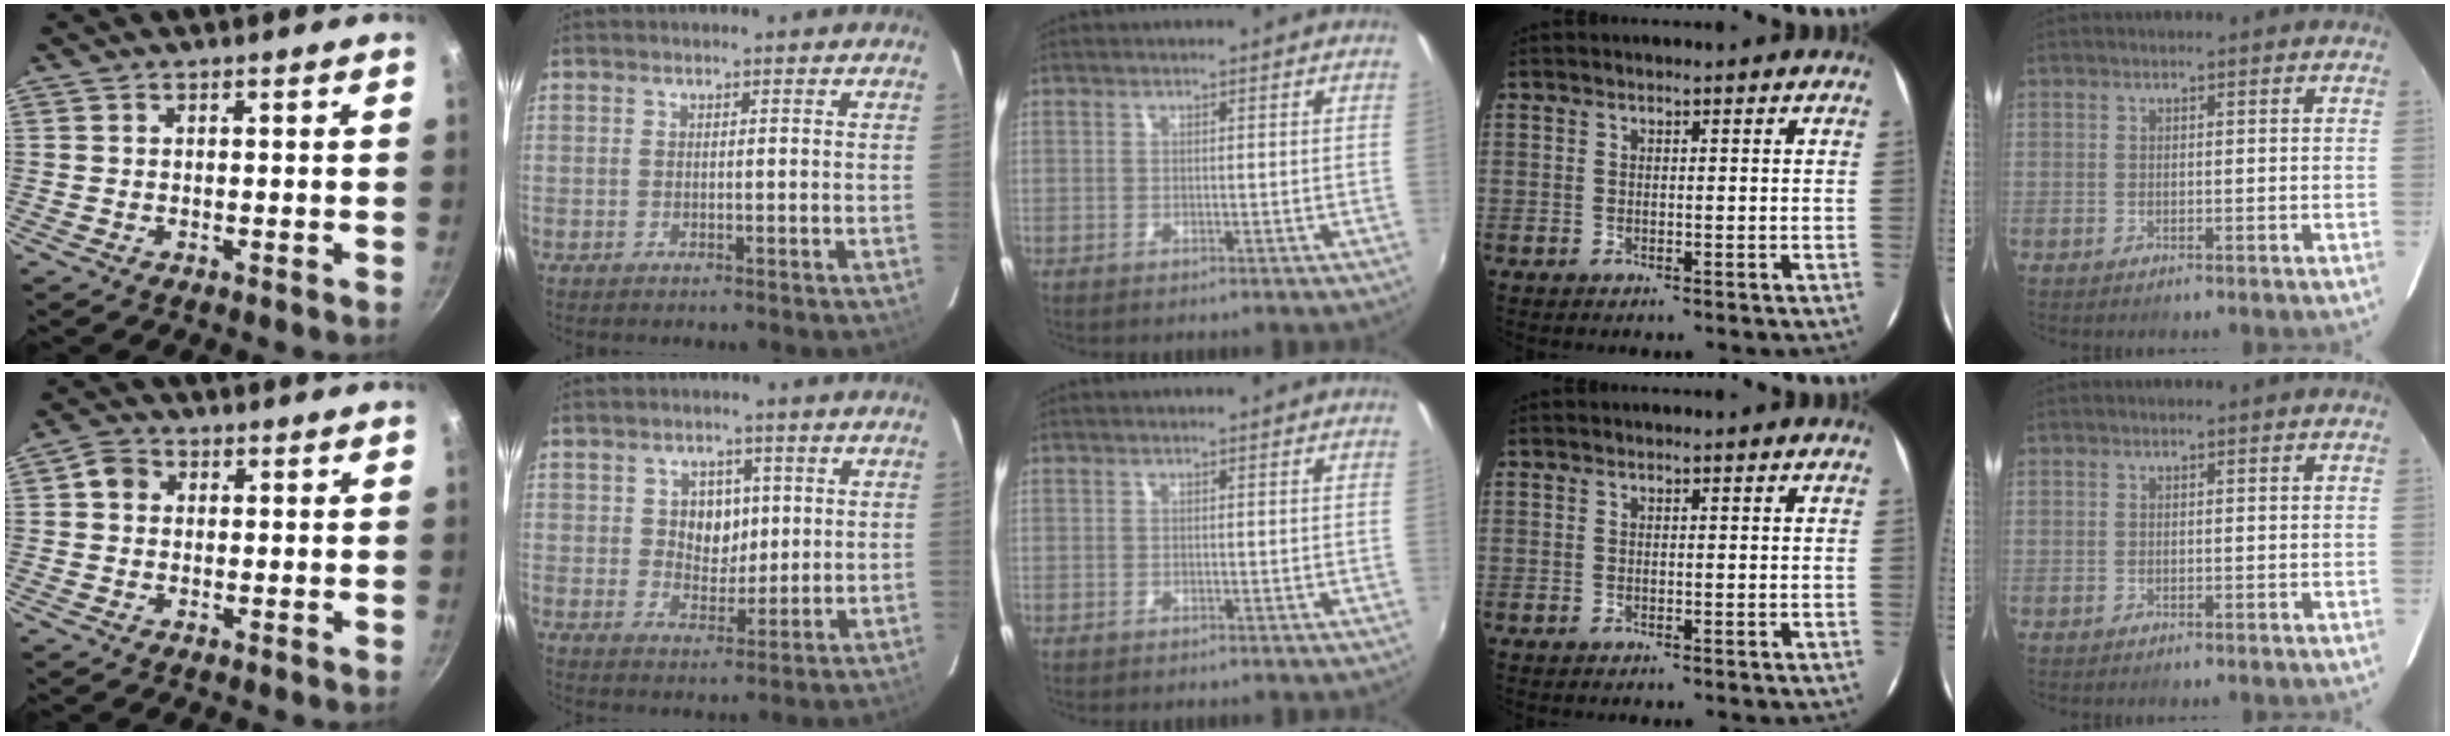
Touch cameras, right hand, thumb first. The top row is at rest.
{"thumb": {"total": 3.5, "force": [0.5, 3.0, 1.7], "torque": [-0.024, 0.005, -0.002]}, "index": {"total": 5.9, "force": [1.1, 4.9, 3.1], "torque": [-0.049, 0.008, 0.025]}}